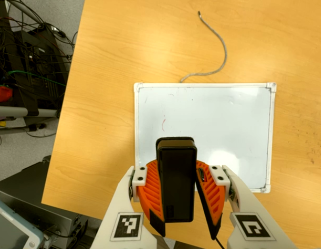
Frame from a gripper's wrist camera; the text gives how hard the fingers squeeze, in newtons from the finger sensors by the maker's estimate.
{"total": 10.1, "left": 9.7, "right": 10.5}